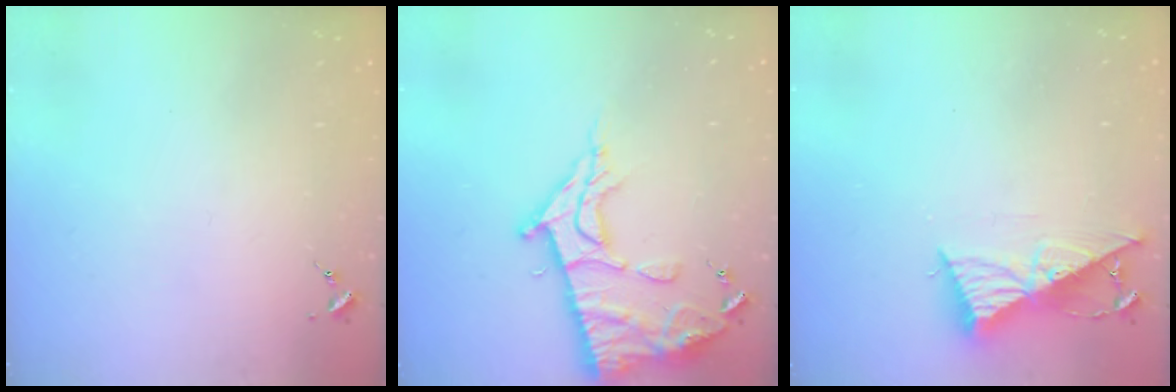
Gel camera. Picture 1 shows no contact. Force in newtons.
{"total": 14.9, "press": 14.9, "slide": 1.5}
{"total": 10.6, "press": 10.5, "slide": 0.8}